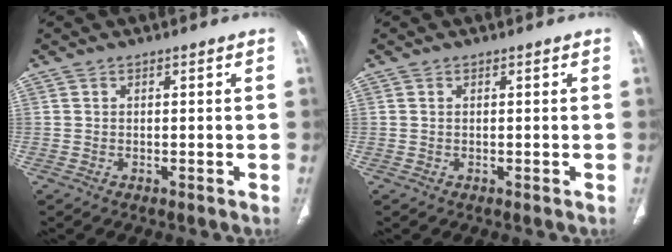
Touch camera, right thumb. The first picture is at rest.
{"total": 0.0}